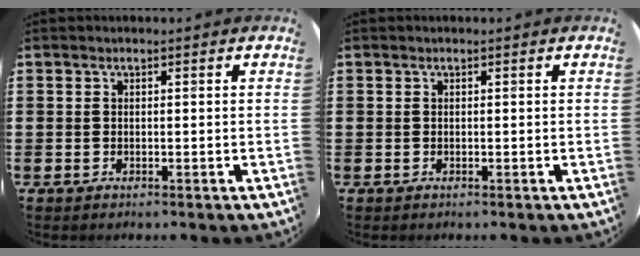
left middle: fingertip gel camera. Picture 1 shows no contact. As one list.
[{"total": 0.0}]